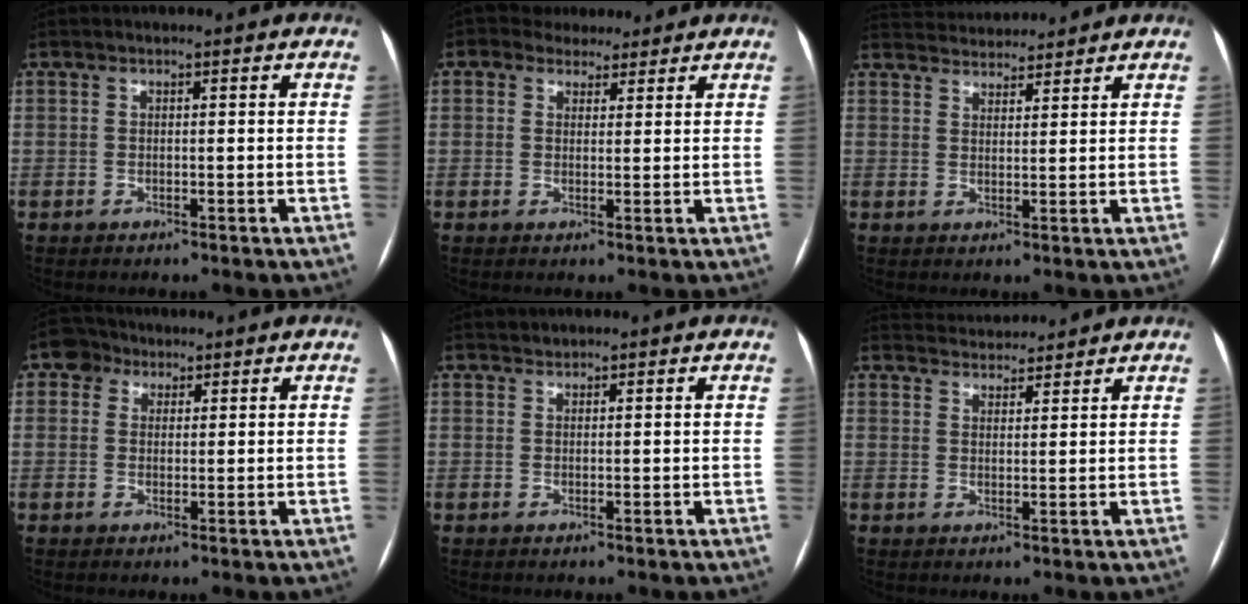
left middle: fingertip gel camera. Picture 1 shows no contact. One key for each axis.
{"total": 5.0, "fx": 3.7, "fy": 3.0, "fz": 1.2, "tx": -0.019, "ty": 0.023, "tz": 0.059}
{"total": 8.6, "fx": 8.4, "fy": 1.5, "fz": 1.5, "tx": -0.028, "ty": 0.027, "tz": 0.126}
{"total": 3.4, "fx": 1.8, "fy": 2.8, "fz": 0.5, "tx": -0.011, "ty": 0.014, "tz": 0.028}
{"total": 0.7, "fx": 0.6, "fy": 0.0, "fz": -0.3, "tx": 0.000, "ty": 0.004, "tz": 0.012}
{"total": 7.1, "fx": 6.9, "fy": 1.1, "fz": 0.9, "tx": -0.017, "ty": 0.024, "tz": 0.103}